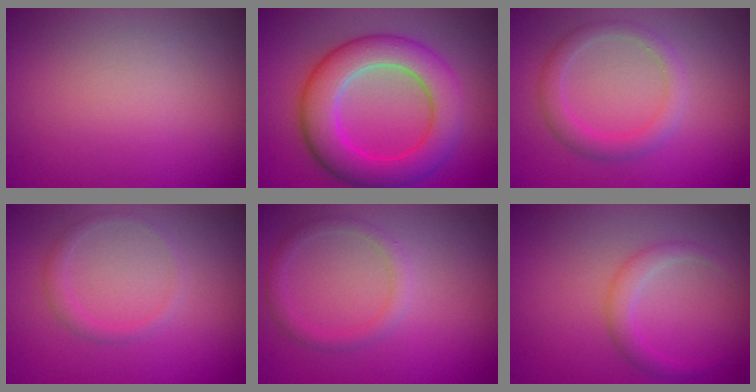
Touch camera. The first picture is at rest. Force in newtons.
{"total": 7.6, "press": 7.6, "slide": 0.1}
{"total": 2.4, "press": 2.4, "slide": 0.2}
{"total": 1.2, "press": 1.1, "slide": 0.1}
{"total": 1.5, "press": 1.5, "slide": 0.1}
{"total": 1.7, "press": 1.7, "slide": 0.1}